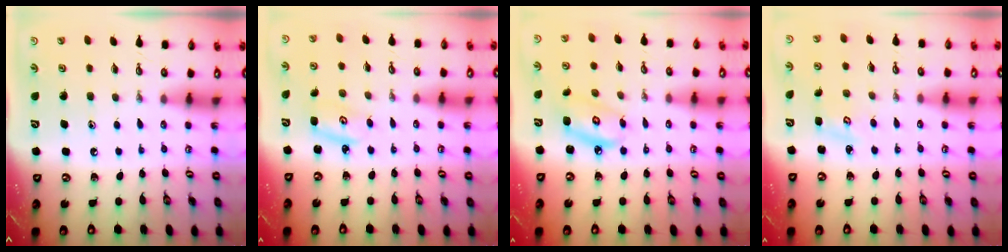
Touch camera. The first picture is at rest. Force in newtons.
{"total": 2.8, "press": 2.8, "slide": 0.3}
{"total": 7.0, "press": 6.9, "slide": 0.5}
{"total": 2.8, "press": 2.8, "slide": 0.3}